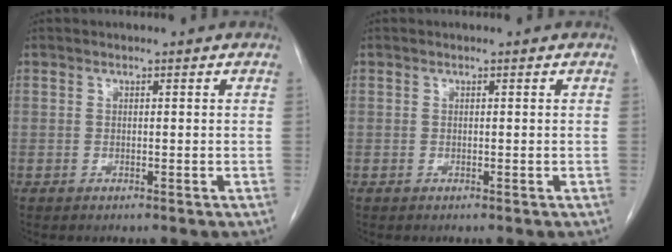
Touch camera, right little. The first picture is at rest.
{"total": 0.0}